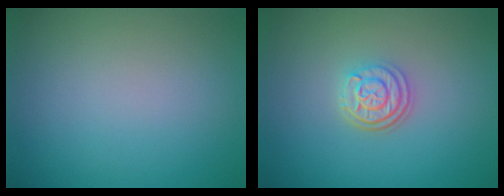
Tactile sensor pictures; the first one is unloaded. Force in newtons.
{"total": 3.0, "press": 2.4, "slide": 1.7}